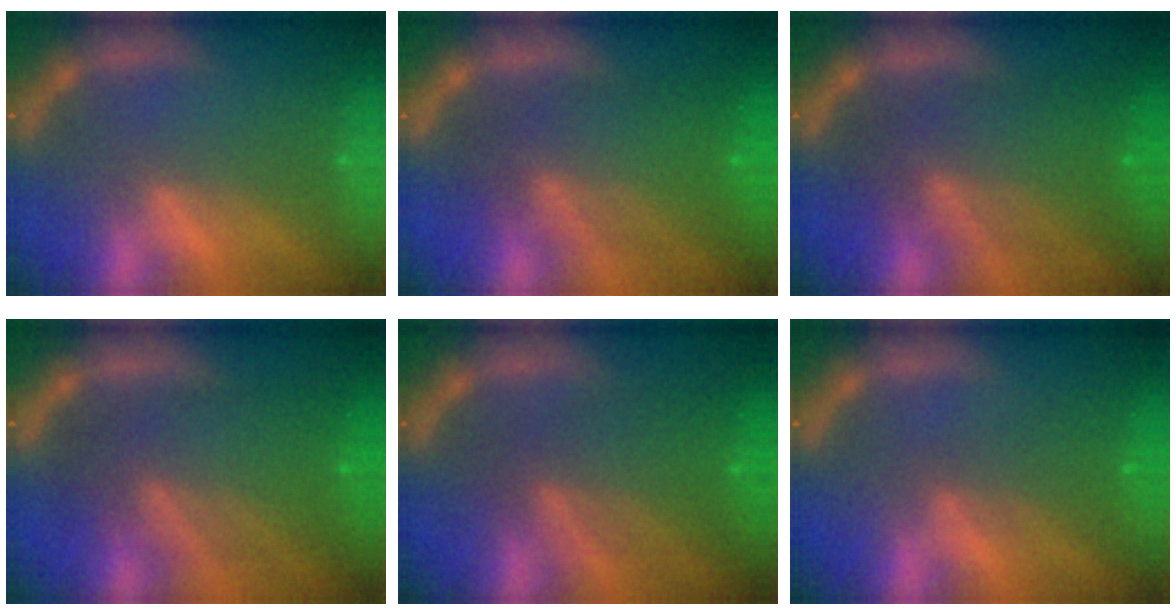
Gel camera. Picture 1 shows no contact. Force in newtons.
{"total": 8.5}
{"total": 8.5}
{"total": 9.0}
{"total": 6.6}
{"total": 3.1}